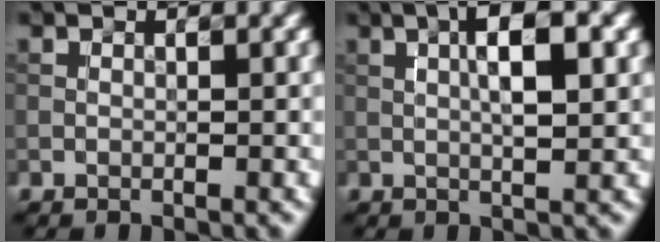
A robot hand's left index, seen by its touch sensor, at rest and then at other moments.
{"total": 5.1, "force": [1.2, 1.2, 4.9], "torque": [-0.080, 0.010, 0.020]}